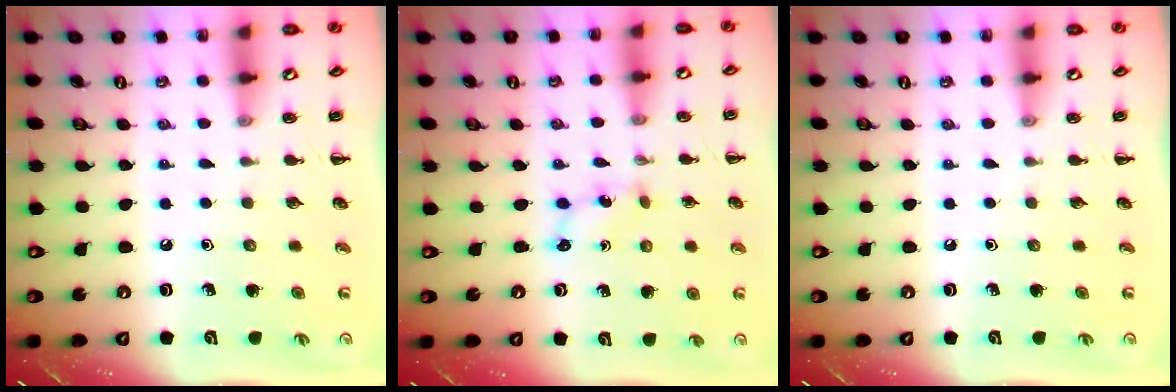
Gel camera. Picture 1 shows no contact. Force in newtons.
{"total": 2.0, "press": 2.0, "slide": 0.6}
{"total": 0.0}